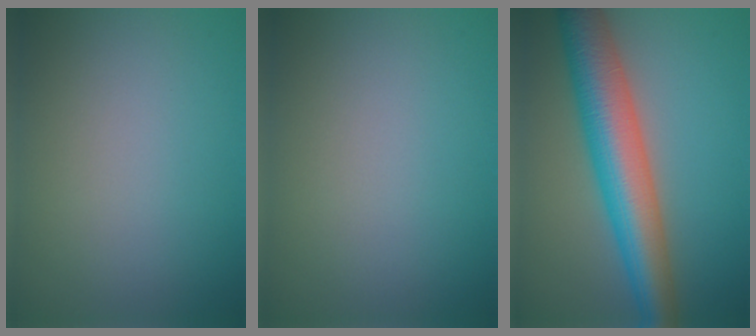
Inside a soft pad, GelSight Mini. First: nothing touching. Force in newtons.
{"total": 0.0}
{"total": 9.3, "press": 9.3, "slide": 0.3}